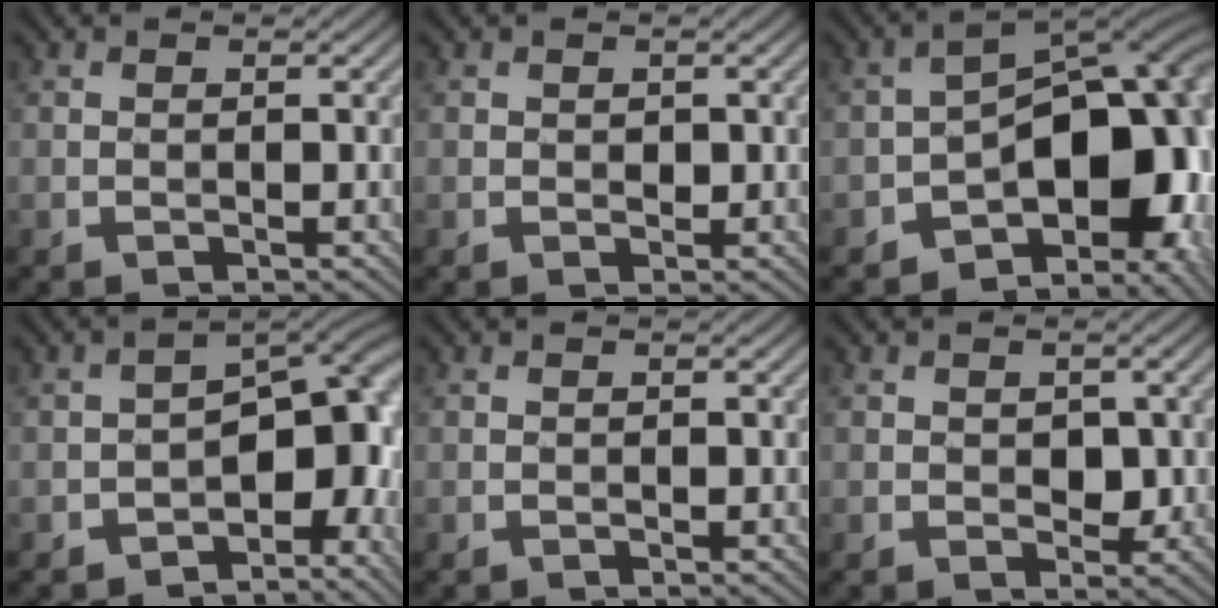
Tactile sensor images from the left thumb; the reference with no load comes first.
{"total": 0.8, "force": [0.2, 0.7, 0.4], "torque": [-0.008, -0.004, 0.003]}
{"total": 14.3, "force": [-4.8, 8.4, 10.6], "torque": [-0.118, -0.004, -0.080]}
{"total": 11.1, "force": [-4.7, 6.2, 7.9], "torque": [-0.079, -0.006, -0.085]}
{"total": 0.0}
{"total": 2.3, "force": [0.1, 1.7, 1.5], "torque": [-0.028, -0.007, 0.001]}